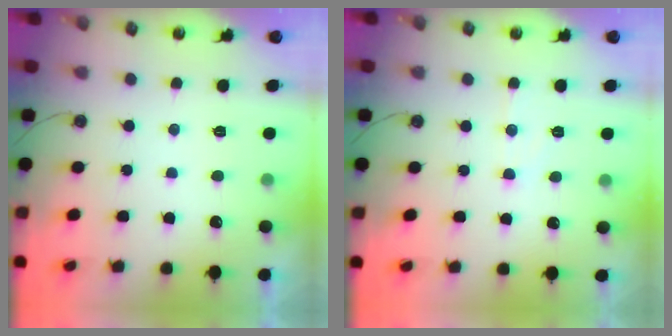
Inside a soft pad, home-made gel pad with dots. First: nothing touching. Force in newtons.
{"total": 6.4, "press": 6.4, "slide": 0.6}